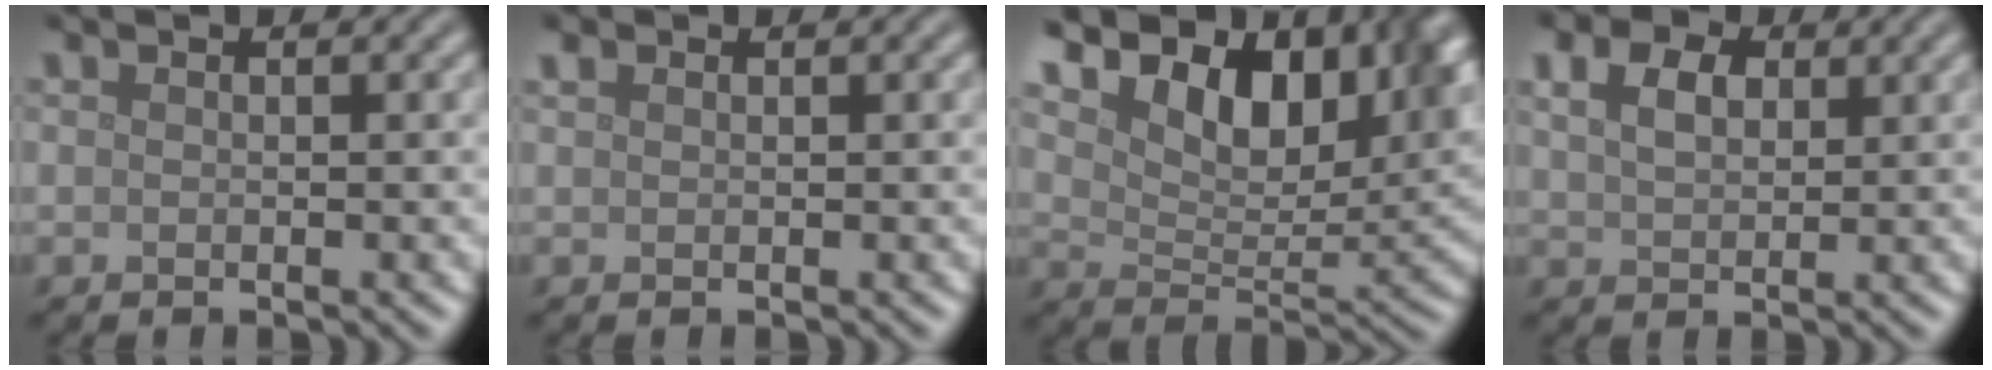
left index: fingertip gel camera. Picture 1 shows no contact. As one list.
[{"total": 0.6, "force": [0.5, 0.3, 0.2], "torque": [-0.002, 0.003, 0.010]}, {"total": 13.2, "force": [7.7, 6.9, 8.3], "torque": [-0.132, 0.015, 0.130]}, {"total": 4.0, "force": [1.8, 2.5, 2.5], "torque": [-0.050, 0.013, 0.024]}]